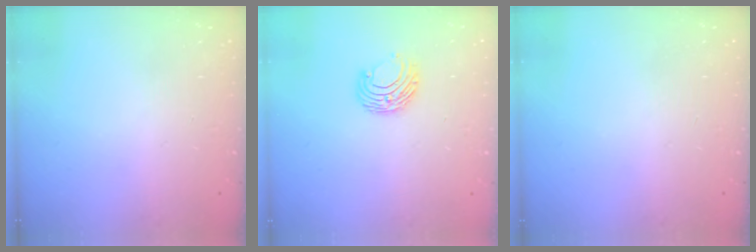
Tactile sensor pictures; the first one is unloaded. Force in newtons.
{"total": 7.2, "press": 7.2, "slide": 0.8}
{"total": 0.0}